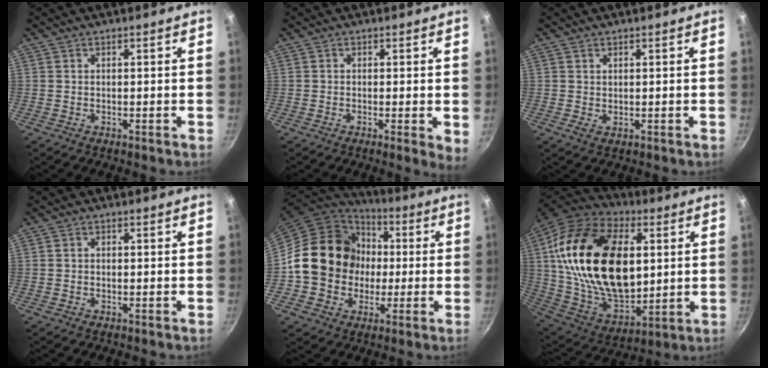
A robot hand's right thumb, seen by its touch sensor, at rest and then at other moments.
{"total": 3.2, "force": [-0.2, 0.8, 3.1], "torque": [-0.038, -0.009, -0.007]}
{"total": 1.1, "force": [0.6, 0.7, 0.5], "torque": [-0.005, -0.008, 0.008]}
{"total": 0.7, "force": [-0.1, 0.6, 0.3], "torque": [-0.006, 0.004, -0.002]}
{"total": 17.8, "force": [0.4, 15.7, 8.5], "torque": [-0.113, 0.027, 0.005]}
{"total": 32.5, "force": [6.3, 19.3, 25.3], "torque": [-0.445, -0.017, 0.108]}